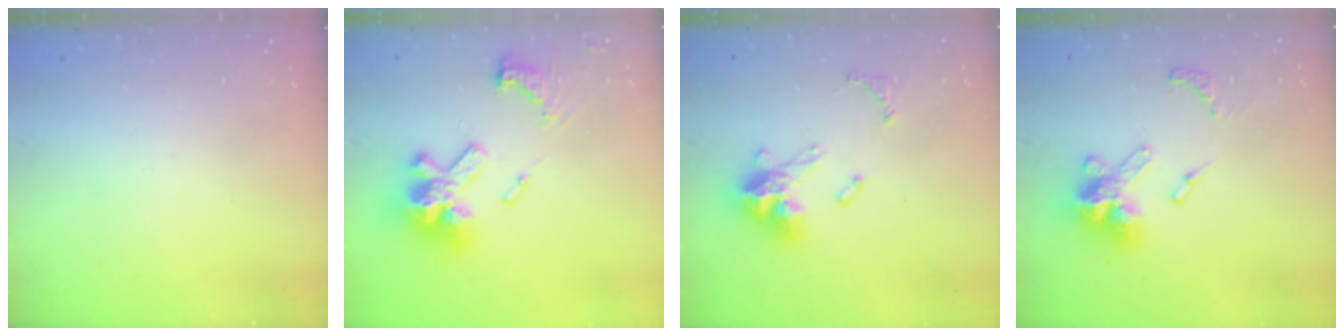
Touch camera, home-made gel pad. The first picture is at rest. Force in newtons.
{"total": 18.5, "press": 18.3, "slide": 2.4}
{"total": 13.4, "press": 13.4, "slide": 0.9}
{"total": 13.7, "press": 13.6, "slide": 1.5}